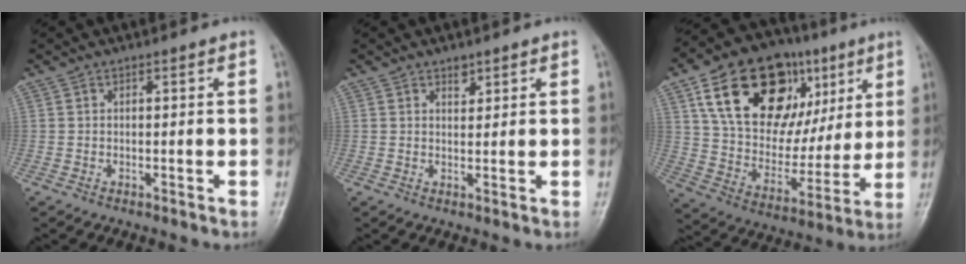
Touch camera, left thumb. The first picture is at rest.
{"total": 1.9, "force": [1.3, 1.1, 0.8], "torque": [-0.001, -0.007, 0.019]}
{"total": 27.4, "force": [11.6, 16.7, 18.3], "torque": [-0.252, 0.000, 0.198]}